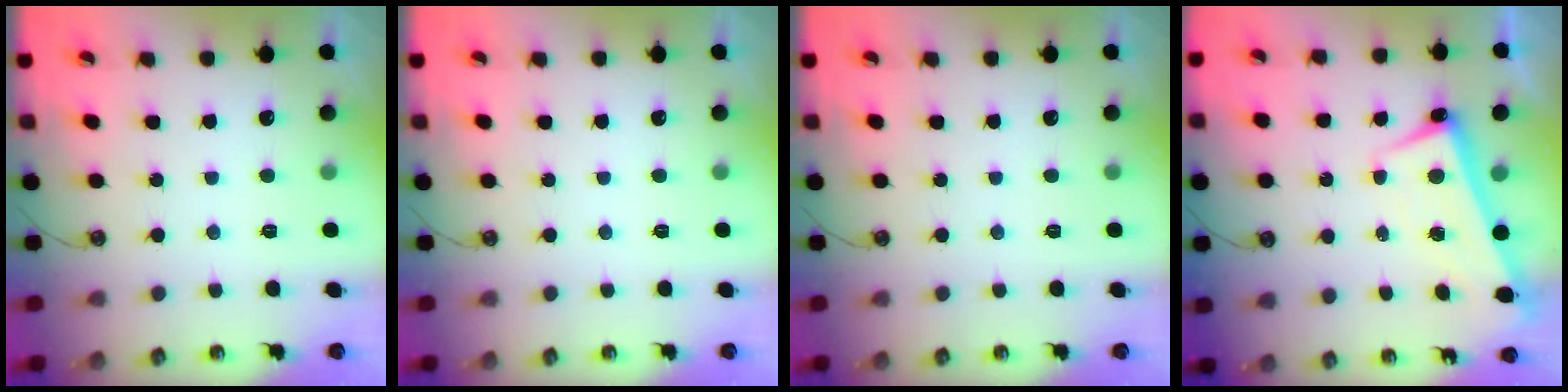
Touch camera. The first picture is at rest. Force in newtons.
{"total": 0.0}
{"total": 0.0}
{"total": 2.4, "press": 2.3, "slide": 0.7}